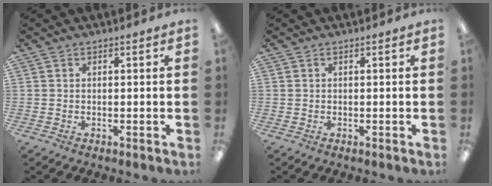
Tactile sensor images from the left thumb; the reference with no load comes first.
{"total": 0.0}